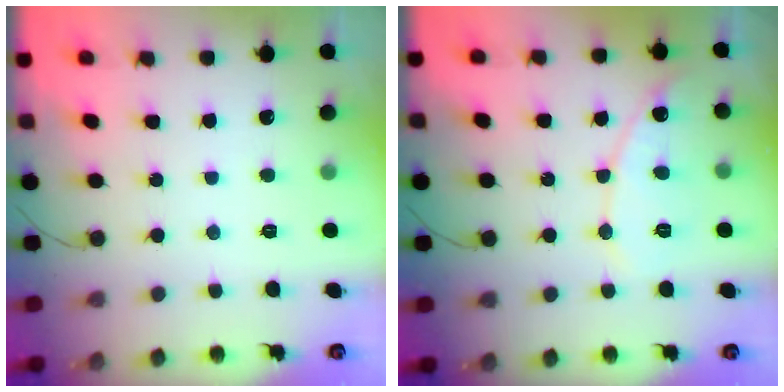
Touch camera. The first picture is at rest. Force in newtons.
{"total": 9.2, "press": 9.2, "slide": 0.9}